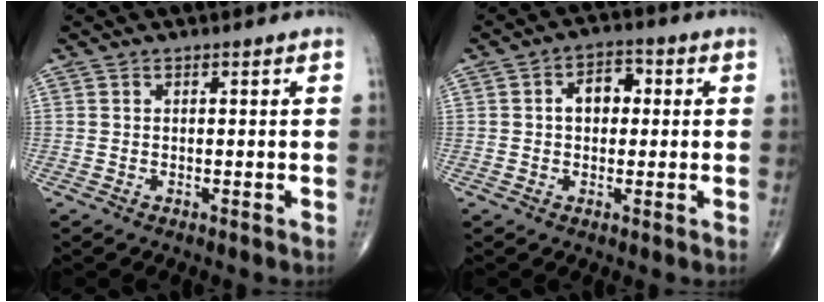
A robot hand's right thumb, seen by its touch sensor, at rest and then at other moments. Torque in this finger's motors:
{"motor_torque": [1.18, 1.47, 0.69, -0.12, 0.09]}